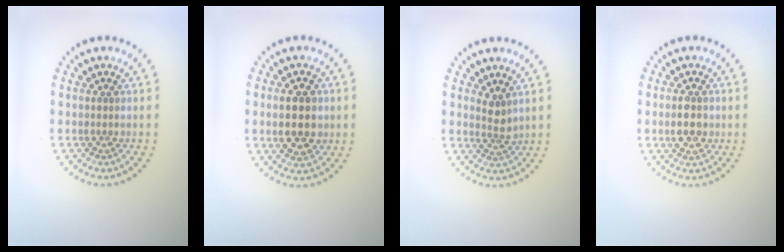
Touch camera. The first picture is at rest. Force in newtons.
{"total": 4.8, "press": 4.8, "slide": 0.2}
{"total": 1.9, "press": 1.4, "slide": 1.3}
{"total": 2.4, "press": 2.3, "slide": 0.2}